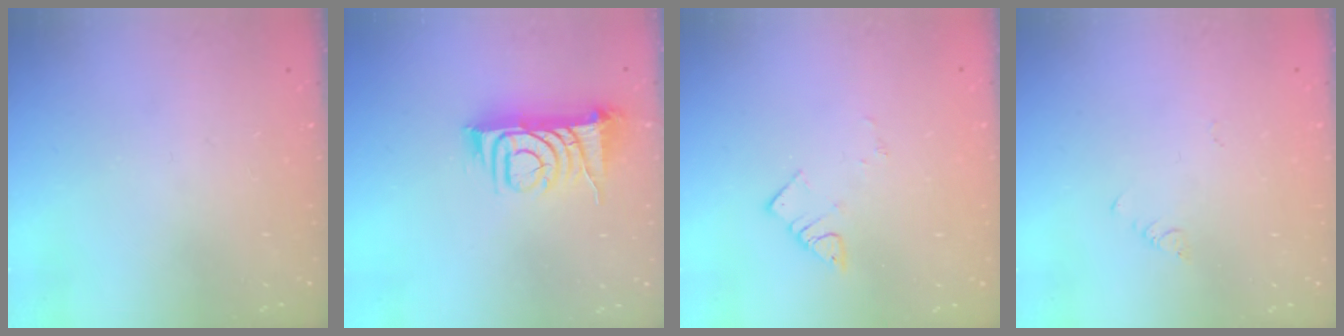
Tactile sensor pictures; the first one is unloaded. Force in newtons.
{"total": 9.7, "press": 9.6, "slide": 1.2}
{"total": 3.4, "press": 3.4, "slide": 0.3}
{"total": 1.9, "press": 1.9, "slide": 0.4}